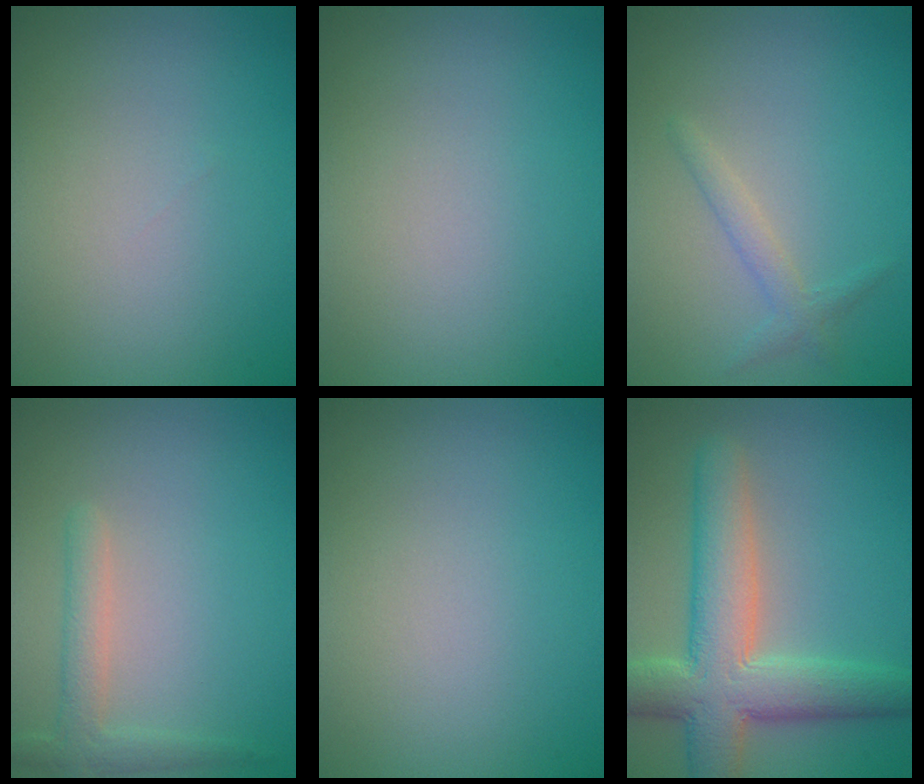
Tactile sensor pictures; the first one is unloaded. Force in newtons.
{"total": 0.0}
{"total": 1.4, "press": 1.4, "slide": 0.1}
{"total": 2.3, "press": 2.3, "slide": 0.2}
{"total": 0.0}
{"total": 7.8, "press": 7.8, "slide": 0.2}